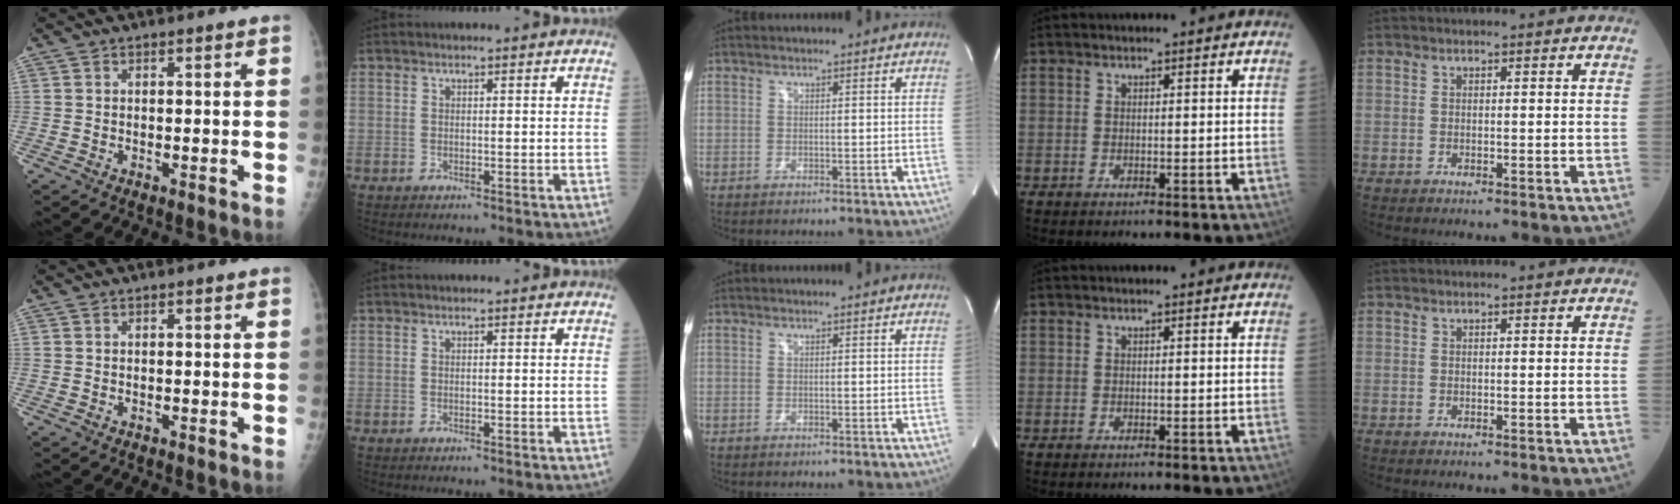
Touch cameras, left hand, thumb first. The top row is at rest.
{}